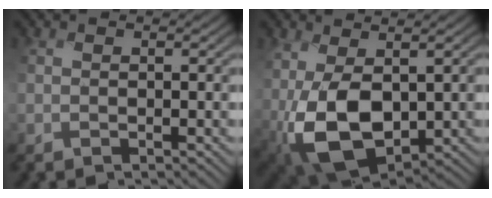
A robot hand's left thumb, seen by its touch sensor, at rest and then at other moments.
{"total": 11.7, "force": [-1.2, 6.8, 9.5], "torque": [-0.219, -0.027, -0.011]}